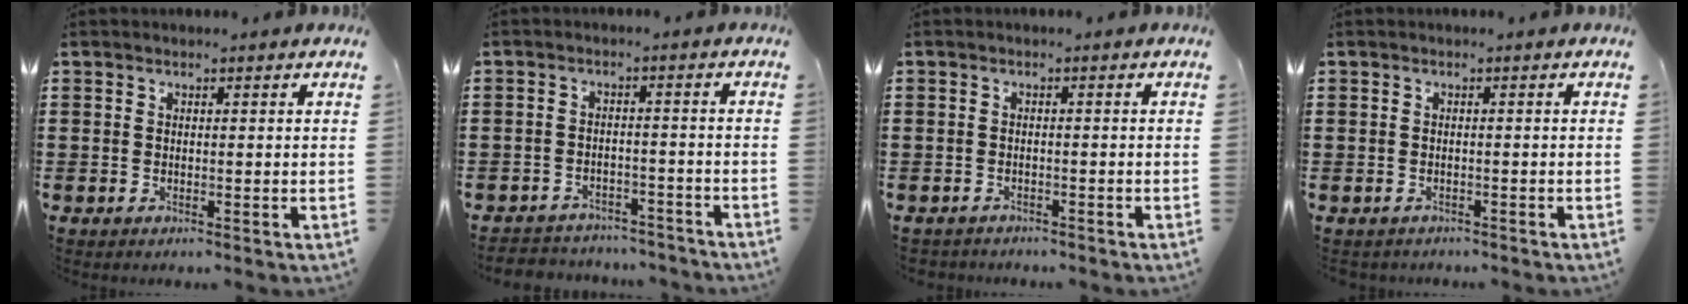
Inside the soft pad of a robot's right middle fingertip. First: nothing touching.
{"total": 3.2, "force": [-3.2, 0.5, -0.1], "torque": [-0.005, 0.001, -0.069]}
{"total": 1.2, "force": [-1.2, 0.2, 0.0], "torque": [-0.003, 0.002, -0.026]}
{"total": 0.9, "force": [-0.8, 0.3, -0.1], "torque": [0.000, 0.003, -0.019]}